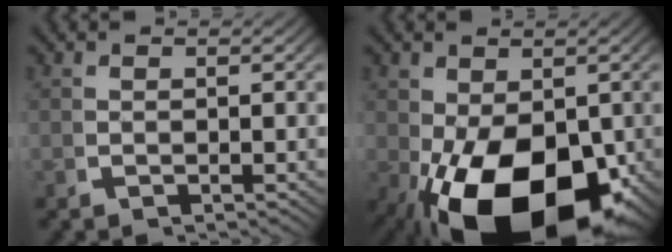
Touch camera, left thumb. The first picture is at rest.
{"total": 15.3, "force": [-4.5, 8.7, 11.8], "torque": [-0.221, -0.080, -0.030]}